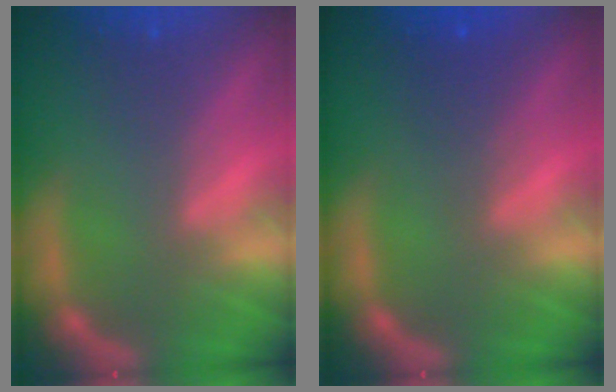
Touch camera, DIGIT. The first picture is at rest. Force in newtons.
{"total": 2.0}